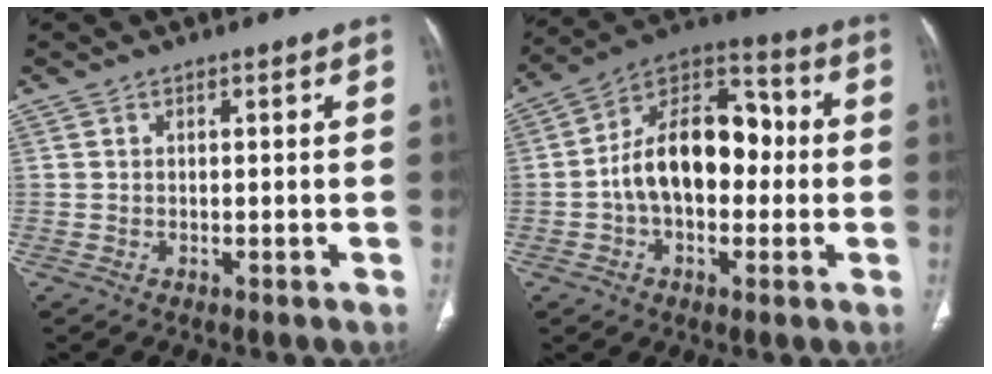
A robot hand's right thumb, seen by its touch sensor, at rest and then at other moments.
{"total": 17.0, "force": [-0.7, 10.8, 13.1], "torque": [-0.188, 0.046, -0.020]}